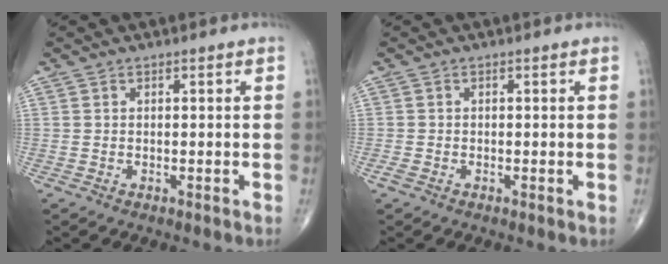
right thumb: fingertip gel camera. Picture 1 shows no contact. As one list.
[{"total": 1.5, "force": [-0.6, 0.8, 1.1], "torque": [-0.024, -0.003, -0.013]}]